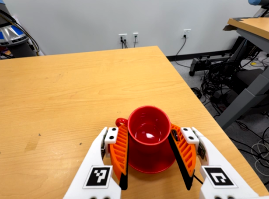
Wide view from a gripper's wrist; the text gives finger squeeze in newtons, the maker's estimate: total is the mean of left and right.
{"total": 3.2, "left": 2.9, "right": 3.6}